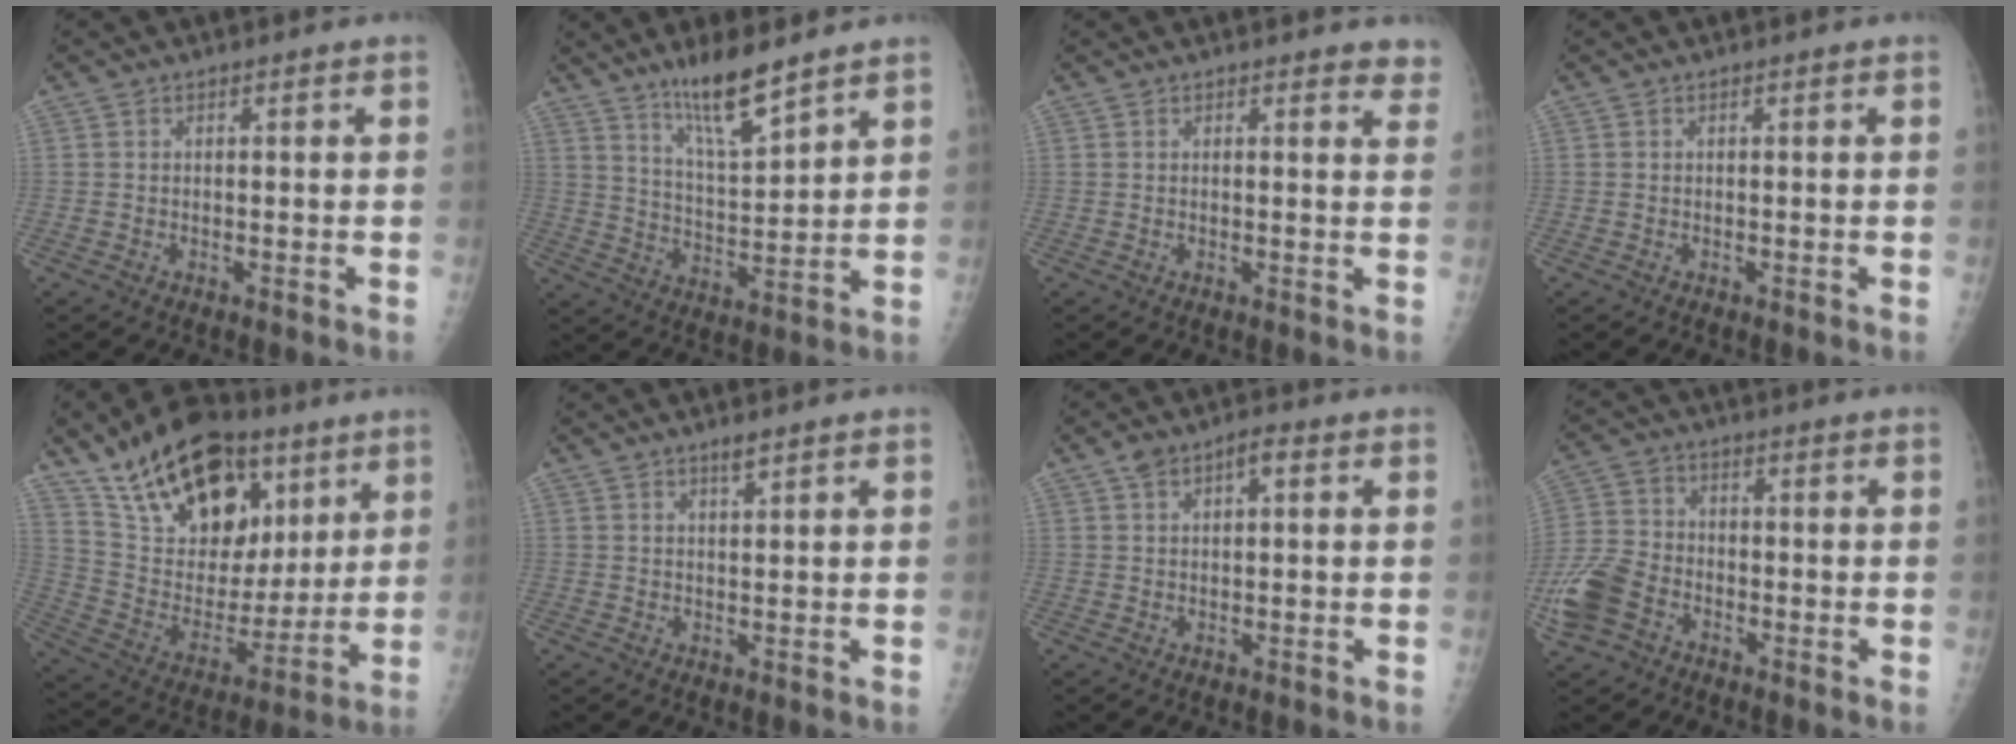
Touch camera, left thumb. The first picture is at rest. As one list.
[{"total": 10.3, "force": [7.7, 1.6, 6.7], "torque": [-0.109, -0.059, 0.146]}, {"total": 3.5, "force": [3.1, 1.2, 1.2], "torque": [0.011, -0.014, 0.020]}, {"total": 0.0}, {"total": 26.0, "force": [14.8, 14.7, 15.6], "torque": [-0.225, -0.028, 0.260]}, {"total": 1.5, "force": [1.1, 0.1, 1.0], "torque": [-0.012, -0.007, 0.021]}, {"total": 4.5, "force": [1.6, 2.2, 3.5], "torque": [-0.053, 0.015, 0.027]}, {"total": 10.2, "force": [-4.7, 7.2, 5.5], "torque": [-0.119, 0.020, -0.094]}]